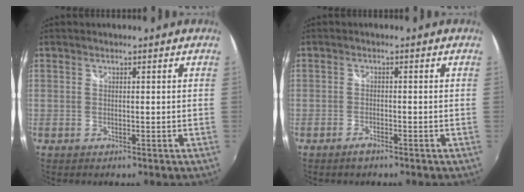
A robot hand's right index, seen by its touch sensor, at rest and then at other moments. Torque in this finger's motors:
{"motor_torque": [0.11, -0.12, 0.09, 0.01]}